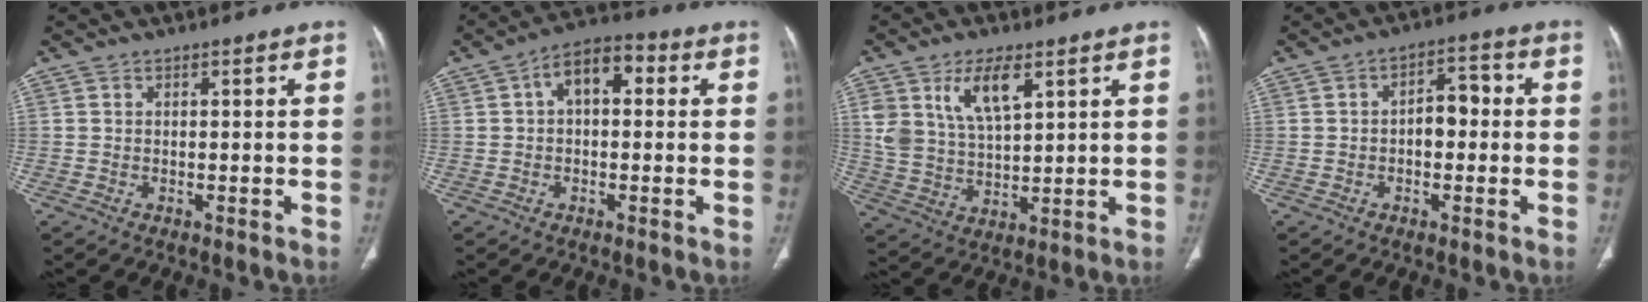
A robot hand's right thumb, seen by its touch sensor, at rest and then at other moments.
{"total": 8.0, "force": [1.5, 4.7, 6.3], "torque": [-0.080, 0.028, 0.014]}
{"total": 10.4, "force": [5.1, 4.9, 7.6], "torque": [-0.135, -0.019, 0.107]}
{"total": 5.5, "force": [-0.4, 3.3, 4.4], "torque": [-0.047, 0.023, -0.014]}